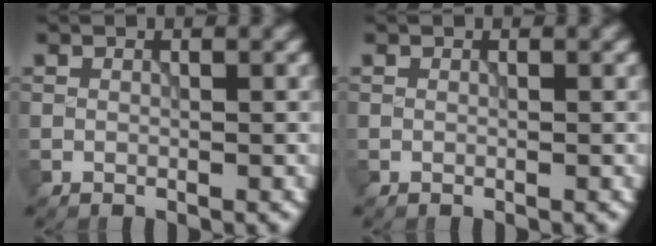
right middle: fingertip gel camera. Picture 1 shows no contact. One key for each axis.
{"total": 0.0}